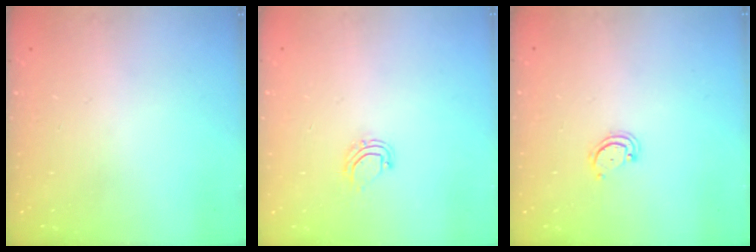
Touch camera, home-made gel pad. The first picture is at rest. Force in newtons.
{"total": 6.4, "press": 6.4, "slide": 0.4}
{"total": 2.6, "press": 2.6, "slide": 0.3}